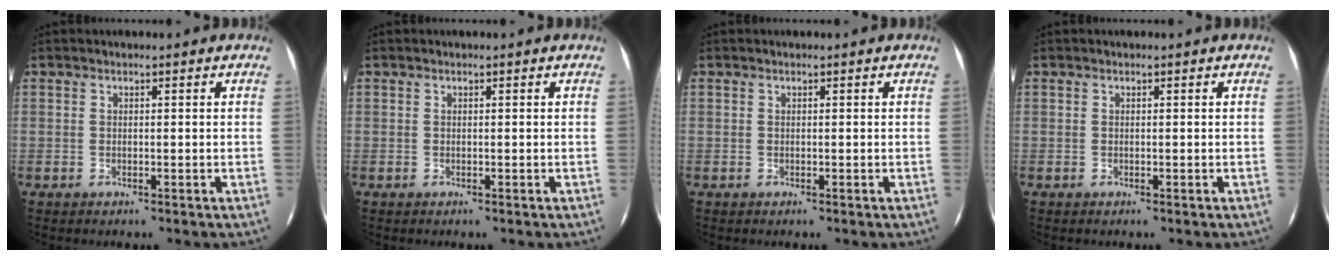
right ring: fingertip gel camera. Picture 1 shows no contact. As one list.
[{"total": 0.0}, {"total": 0.0}, {"total": 0.0}]